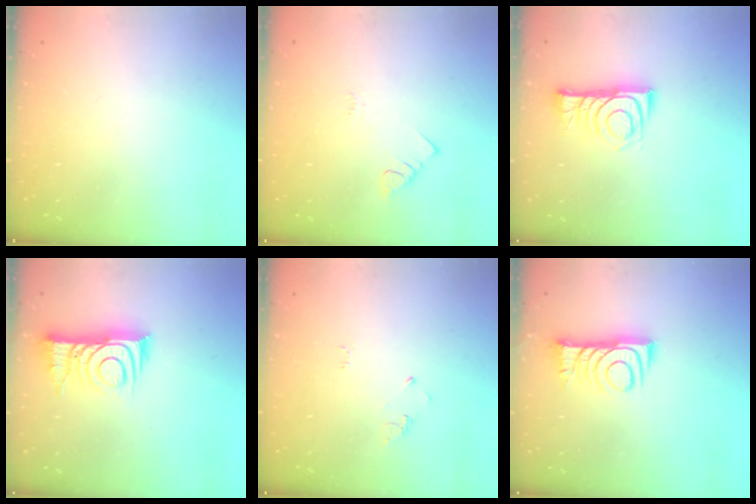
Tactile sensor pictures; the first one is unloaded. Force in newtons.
{"total": 2.0, "press": 2.0, "slide": 0.4}
{"total": 8.2, "press": 8.2, "slide": 0.9}
{"total": 10.6, "press": 10.6, "slide": 1.0}
{"total": 2.6, "press": 2.6, "slide": 0.4}
{"total": 9.0, "press": 9.0, "slide": 0.1}